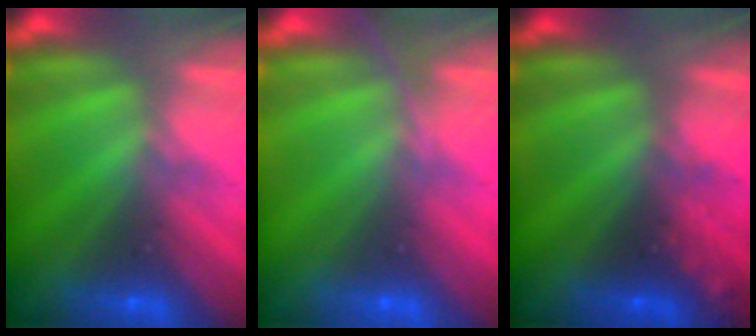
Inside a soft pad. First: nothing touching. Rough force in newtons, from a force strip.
{"total": 1.9}
{"total": 2.5}